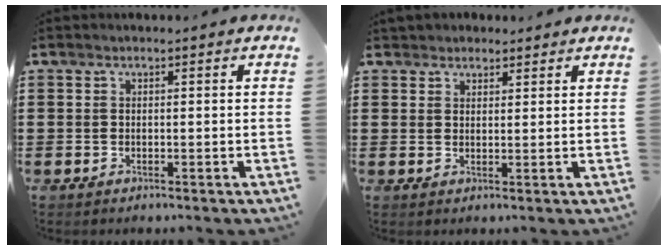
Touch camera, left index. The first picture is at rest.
{"total": 2.2, "force": [1.9, 1.1, 0.0], "torque": [-0.006, 0.007, 0.038]}